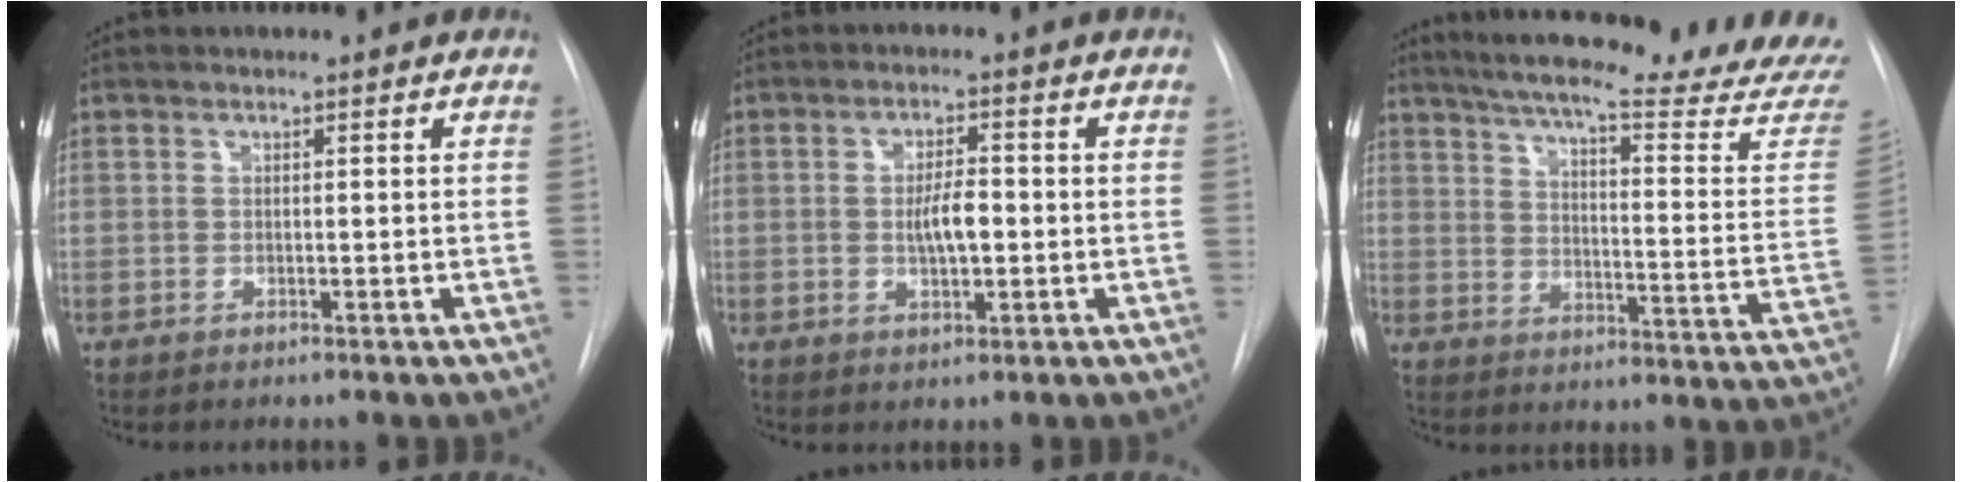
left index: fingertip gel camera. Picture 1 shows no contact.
{"total": 4.7, "force": [-0.4, 1.6, 4.4], "torque": [-0.076, 0.002, -0.005]}
{"total": 28.6, "force": [26.0, 0.4, 12.0], "torque": [-0.188, -0.108, 0.319]}